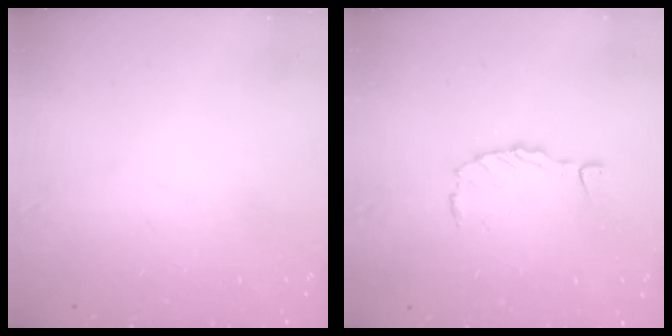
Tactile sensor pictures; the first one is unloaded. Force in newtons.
{"total": 0.0}